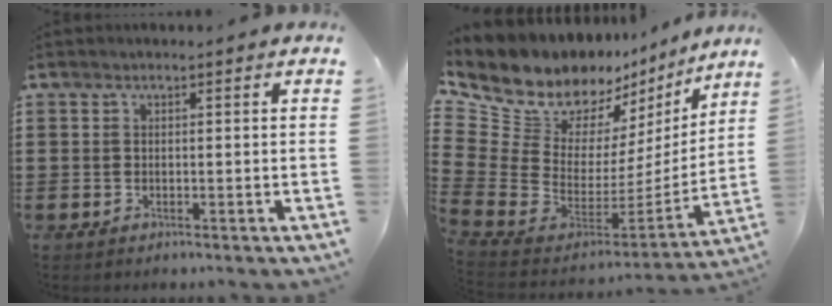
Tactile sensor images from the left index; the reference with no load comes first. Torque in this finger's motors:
{"motor_torque": [1.70, -0.43, 1.05, 0.08]}